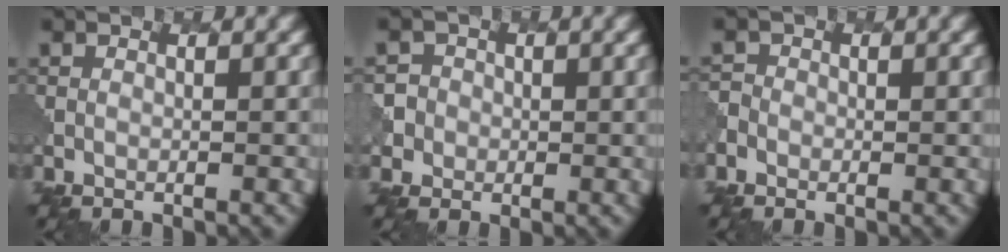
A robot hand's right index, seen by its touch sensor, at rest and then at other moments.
{"total": 3.7, "force": [0.0, 3.7, 0.3], "torque": [0.008, 0.018, -0.025]}
{"total": 1.4, "force": [-0.7, 1.2, -0.1], "torque": [0.005, 0.008, -0.018]}